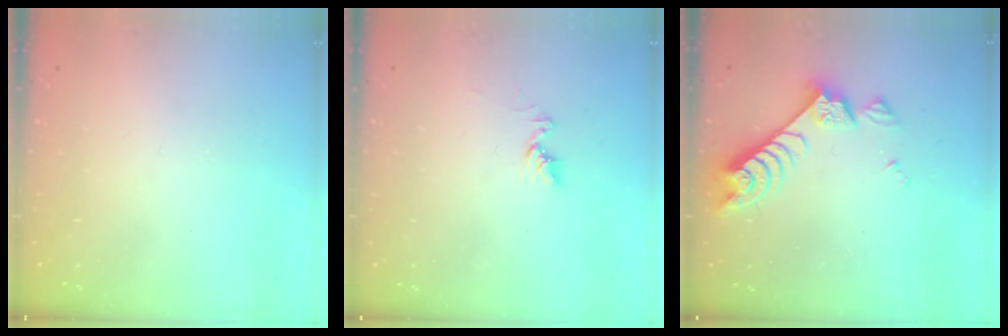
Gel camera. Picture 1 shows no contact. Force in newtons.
{"total": 6.4, "press": 6.3, "slide": 0.7}
{"total": 8.3, "press": 8.2, "slide": 1.3}